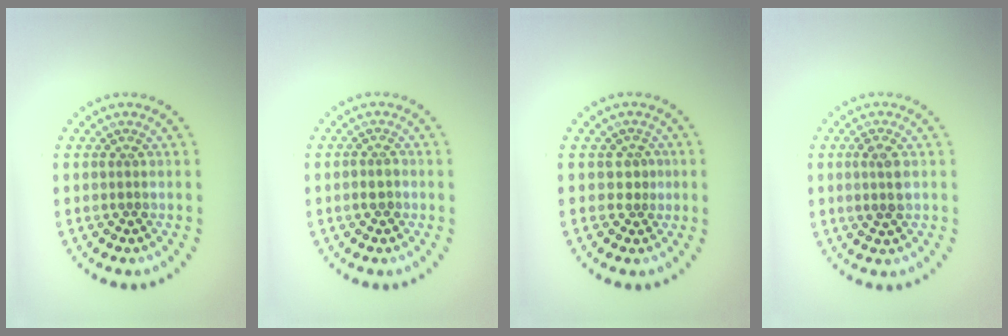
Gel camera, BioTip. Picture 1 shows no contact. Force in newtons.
{"total": 1.3, "press": 1.2, "slide": 0.5}
{"total": 1.2, "press": 0.7, "slide": 1.0}
{"total": 1.9, "press": 1.8, "slide": 0.6}